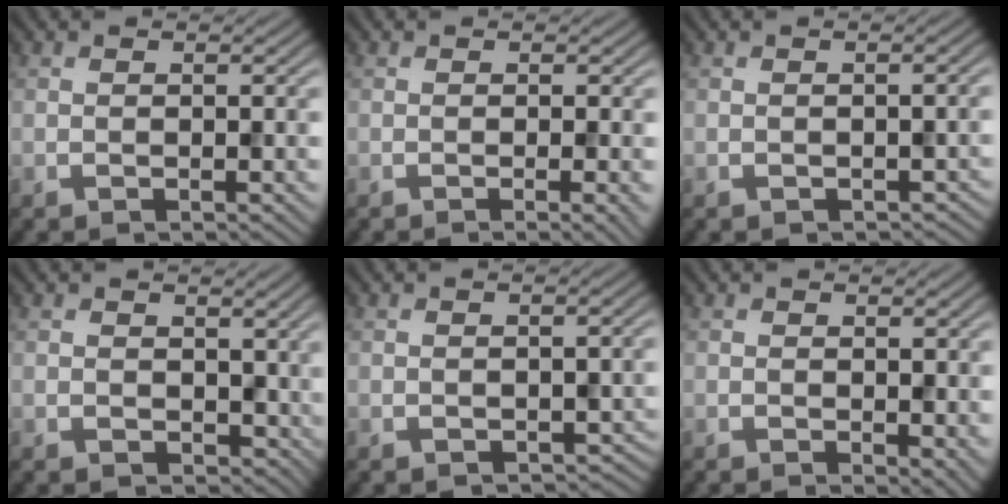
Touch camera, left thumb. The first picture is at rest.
{"total": 1.7, "force": [-0.4, 0.2, 1.6], "torque": [-0.024, -0.001, -0.009]}
{"total": 1.1, "force": [-0.6, 0.7, 0.7], "torque": [-0.012, -0.007, -0.007]}
{"total": 3.4, "force": [0.9, 2.6, 2.0], "torque": [-0.043, -0.008, 0.018]}
{"total": 1.9, "force": [-0.8, 1.4, 1.0], "torque": [-0.018, -0.014, -0.007]}
{"total": 2.1, "force": [0.1, 1.2, 1.7], "torque": [-0.020, -0.006, 0.005]}